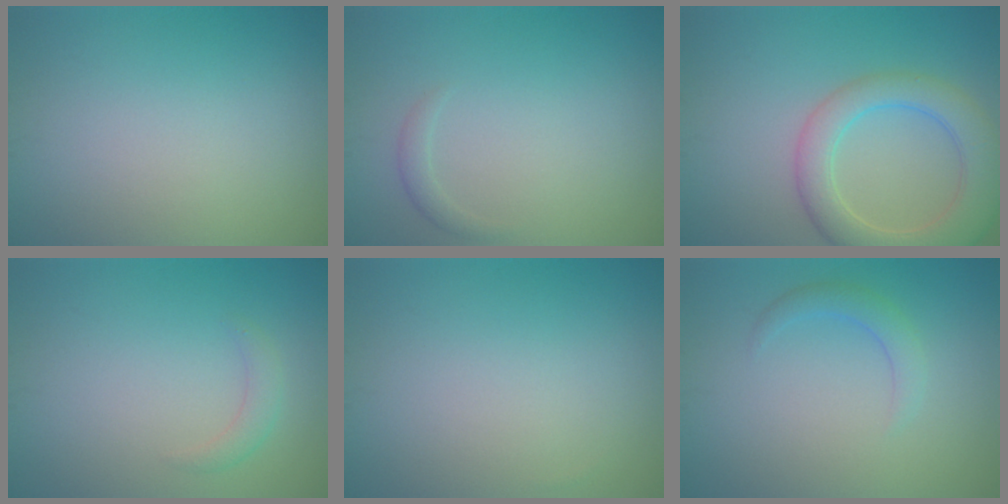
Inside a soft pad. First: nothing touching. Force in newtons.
{"total": 0.9, "press": 0.9, "slide": 0.1}
{"total": 6.1, "press": 6.1, "slide": 0.4}
{"total": 1.4, "press": 1.4, "slide": 0.0}
{"total": 0.0}
{"total": 1.8, "press": 1.8, "slide": 0.2}